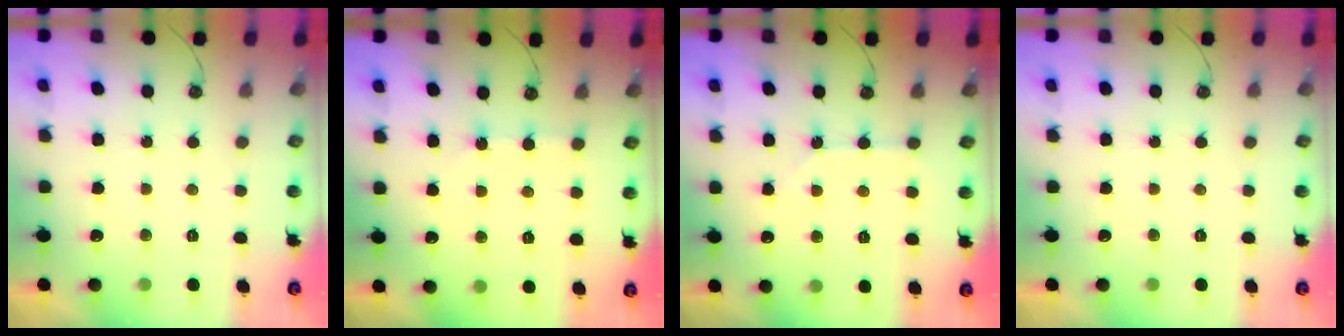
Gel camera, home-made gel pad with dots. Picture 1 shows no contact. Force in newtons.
{"total": 3.5, "press": 3.4, "slide": 0.5}
{"total": 2.5, "press": 2.4, "slide": 0.5}
{"total": 0.0}